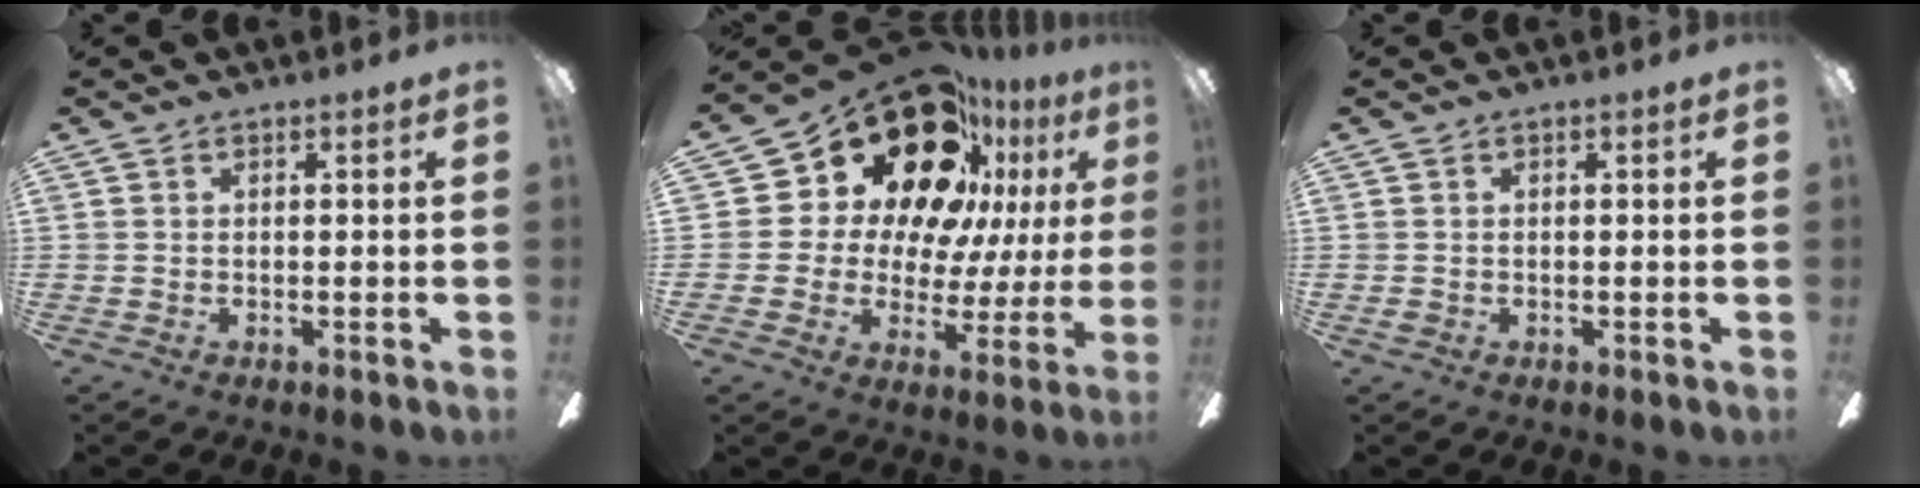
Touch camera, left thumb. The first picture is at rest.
{"total": 23.5, "force": [14.4, 13.6, 12.7], "torque": [-0.210, -0.104, 0.265]}
{"total": 1.0, "force": [-0.4, 0.8, 0.3], "torque": [-0.005, 0.005, -0.010]}